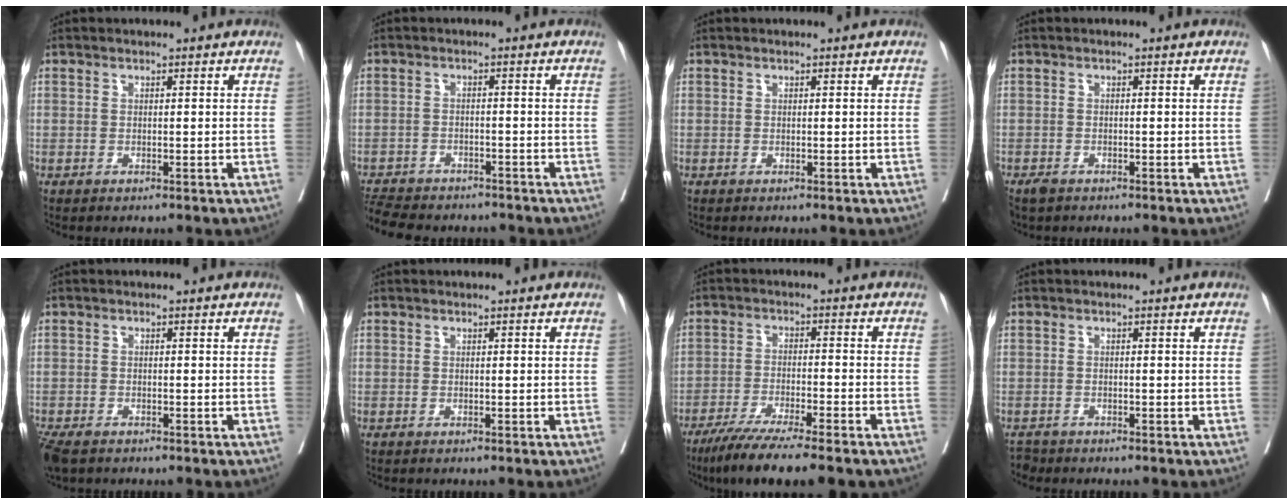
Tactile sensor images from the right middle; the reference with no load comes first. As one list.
[{"total": 11.3, "force": [-10.0, 3.6, 3.9], "torque": [-0.085, -0.005, -0.142]}, {"total": 0.0}, {"total": 1.4, "force": [-1.1, 0.7, 0.5], "torque": [-0.012, -0.001, -0.017]}, {"total": 5.5, "force": [-3.9, 2.7, 2.8], "torque": [-0.063, -0.012, -0.066]}, {"total": 0.0}, {"total": 10.0, "force": [-7.8, -0.1, 6.2], "torque": [-0.097, -0.026, -0.130]}, {"total": 1.4, "force": [-1.3, 0.5, -0.2], "torque": [0.004, -0.003, -0.022]}]